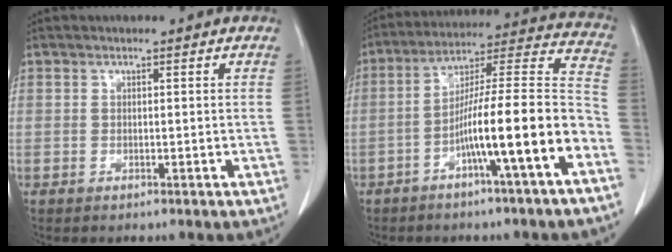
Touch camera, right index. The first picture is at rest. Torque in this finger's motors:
{"motor_torque": [2.01, -0.13, 1.05, 0.21]}